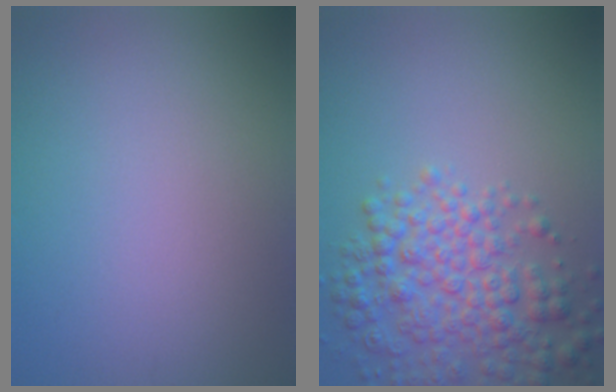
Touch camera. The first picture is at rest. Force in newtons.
{"total": 5.8, "press": 5.8, "slide": 0.2}